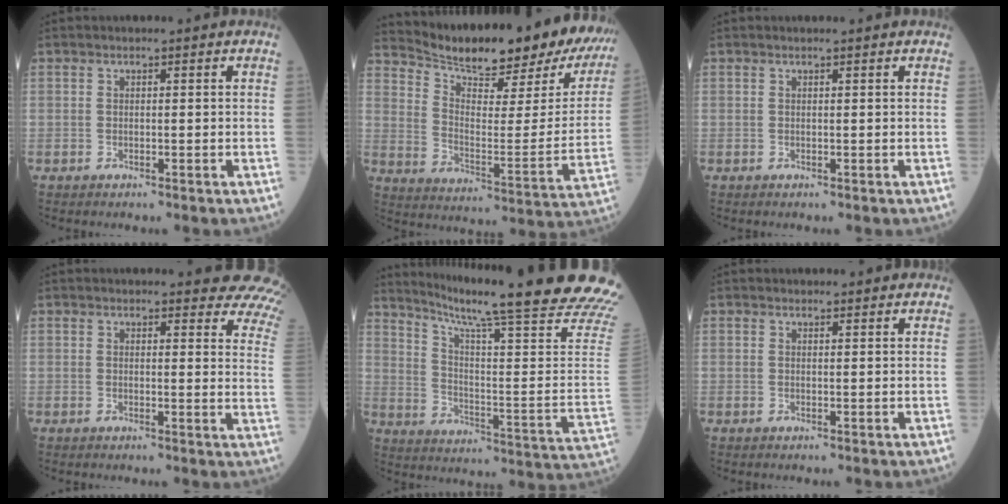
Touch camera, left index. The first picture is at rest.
{"total": 25.1, "force": [22.6, 4.7, 9.9], "torque": [-0.162, -0.065, 0.301]}
{"total": 0.8, "force": [0.7, 0.0, 0.3], "torque": [-0.007, 0.001, 0.008]}
{"total": 16.5, "force": [15.5, 3.3, 4.7], "torque": [-0.027, -0.067, 0.140]}
{"total": 28.7, "force": [23.5, -0.4, 16.4], "torque": [-0.218, -0.106, 0.301]}
{"total": 3.3, "force": [3.1, 0.8, 0.7], "torque": [-0.008, 0.013, 0.032]}